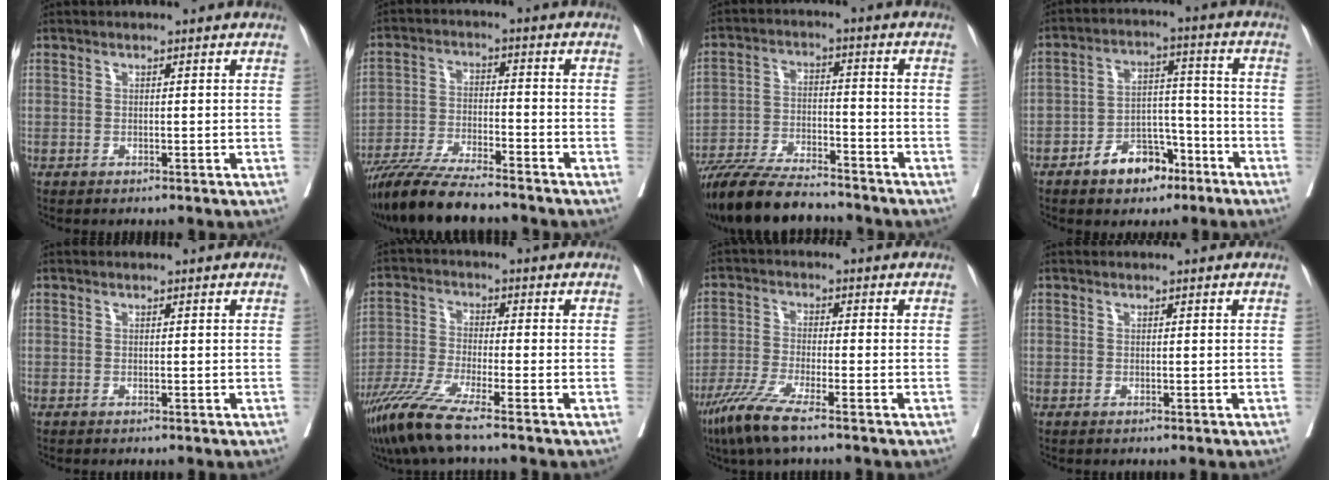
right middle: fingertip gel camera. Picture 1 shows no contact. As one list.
[{"total": 12.7, "force": [-11.1, 1.1, 6.1], "torque": [-0.103, -0.025, -0.189]}, {"total": 14.9, "force": [-13.2, 2.4, 6.5], "torque": [-0.117, -0.017, -0.223]}, {"total": 8.0, "force": [-5.1, 4.6, 4.1], "torque": [-0.062, 0.024, -0.081]}, {"total": 0.0}, {"total": 8.2, "force": [-6.1, -0.5, 5.5], "torque": [-0.115, -0.032, -0.122]}, {"total": 7.6, "force": [-5.3, 0.2, 5.4], "torque": [-0.115, -0.023, -0.108]}, {"total": 0.0}]